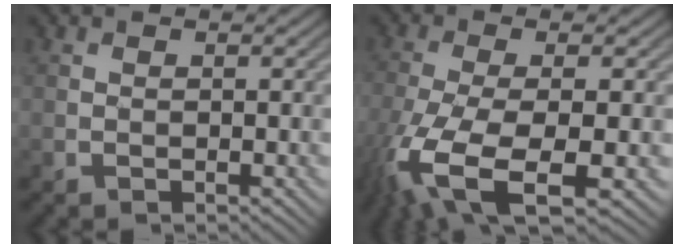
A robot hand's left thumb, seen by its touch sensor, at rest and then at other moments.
{"total": 12.0, "force": [-5.6, 4.2, 9.7], "torque": [-0.225, -0.038, -0.100]}